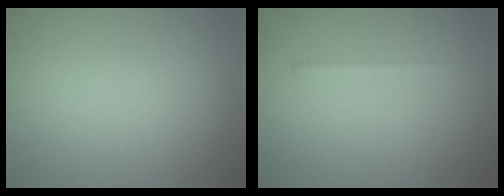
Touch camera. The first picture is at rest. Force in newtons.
{"total": 0.8, "press": 0.8, "slide": 0.1}